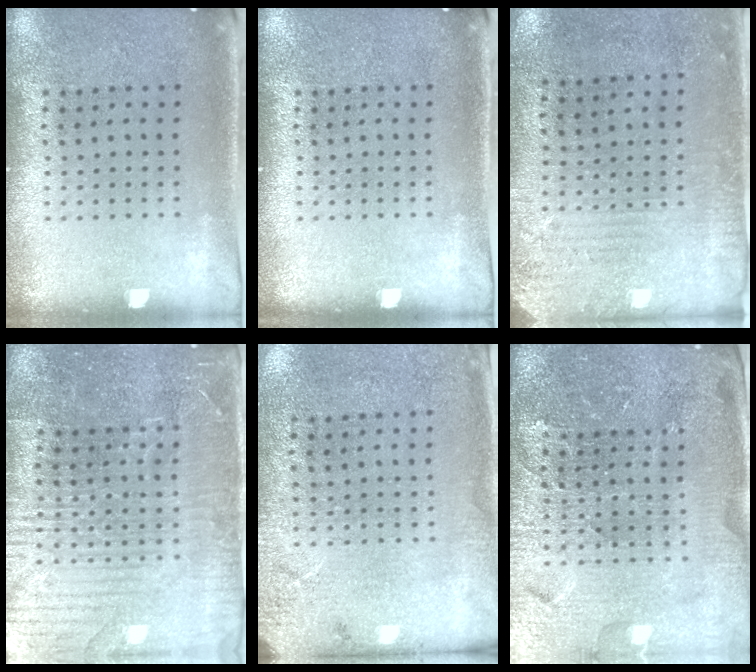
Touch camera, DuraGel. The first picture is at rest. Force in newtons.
{"total": 0.0}
{"total": 2.8, "press": 2.3, "slide": 1.5}
{"total": 4.4, "press": 4.1, "slide": 1.5}
{"total": 2.6, "press": 2.1, "slide": 1.5}
{"total": 4.8, "press": 4.5, "slide": 1.7}